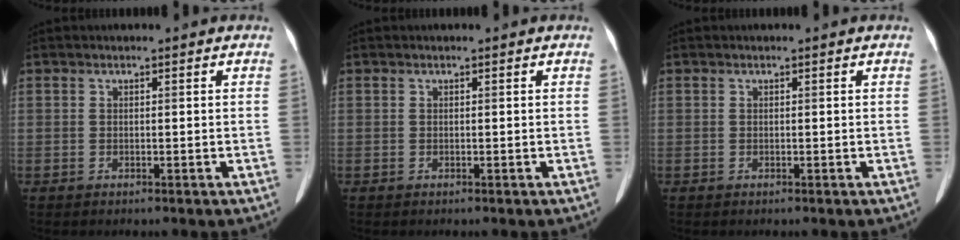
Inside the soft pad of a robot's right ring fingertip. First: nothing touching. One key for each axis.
{"total": 0.0}
{"total": 0.0}